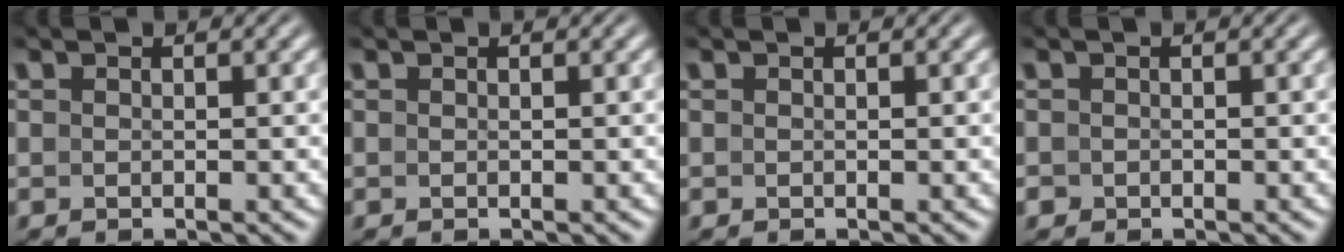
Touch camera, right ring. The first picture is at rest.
{"total": 0.0}
{"total": 0.0}
{"total": 1.6, "force": [-0.8, 1.4, 0.1], "torque": [-0.013, -0.013, -0.009]}